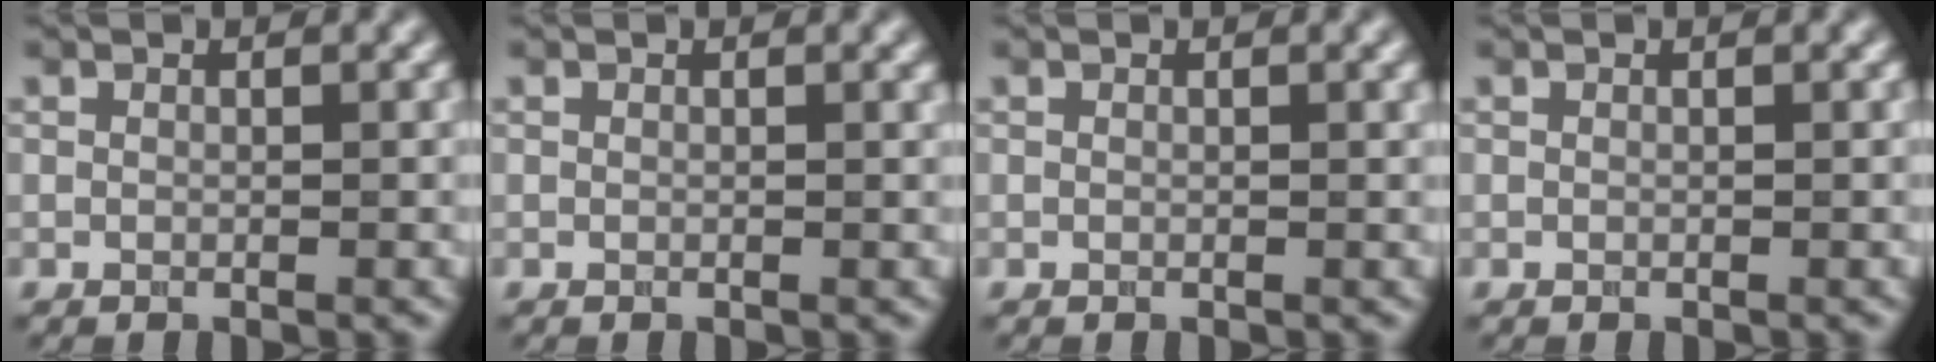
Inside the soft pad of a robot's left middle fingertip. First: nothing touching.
{"total": 0.0}
{"total": 0.6, "force": [0.2, 0.1, 0.6], "torque": [-0.006, 0.003, 0.003]}
{"total": 0.0}